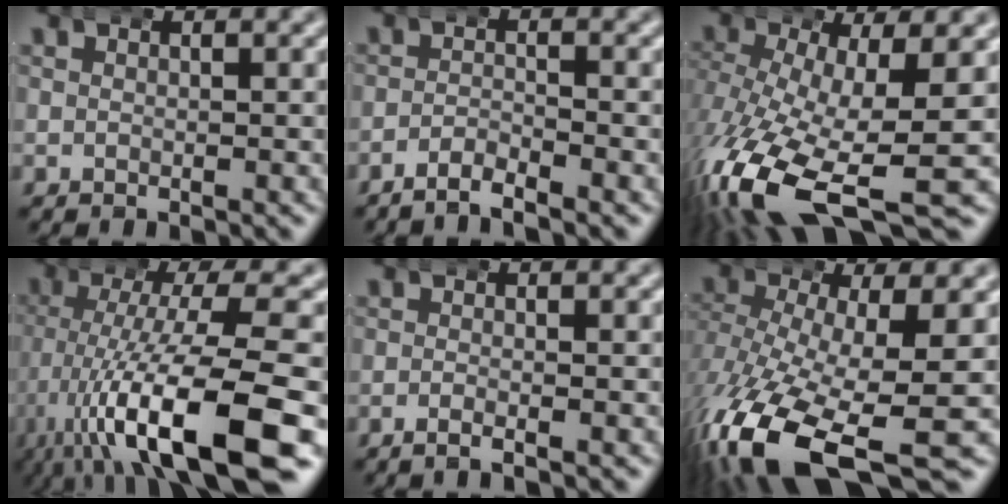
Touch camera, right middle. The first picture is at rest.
{"total": 2.3, "force": [-2.2, 0.0, 0.7], "torque": [-0.010, 0.000, -0.043]}
{"total": 11.0, "force": [-5.1, 5.3, 8.1], "torque": [-0.185, -0.067, -0.048]}
{"total": 11.9, "force": [-3.6, 3.9, 10.6], "torque": [-0.186, -0.031, -0.033]}
{"total": 1.1, "force": [-0.8, -0.1, 0.8], "torque": [-0.018, -0.001, -0.016]}
{"total": 11.5, "force": [-6.5, 4.8, 8.1], "torque": [-0.179, -0.069, -0.066]}